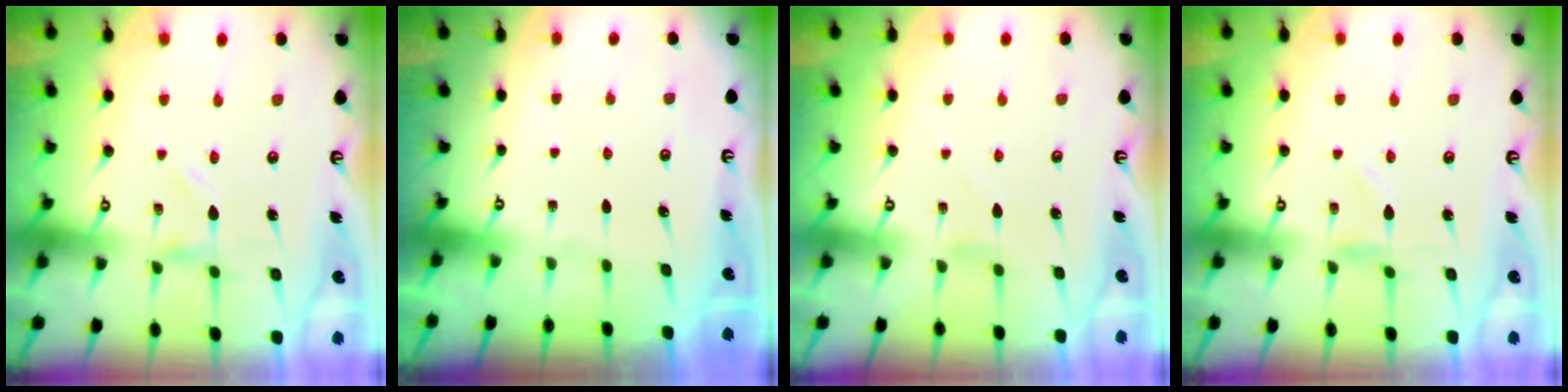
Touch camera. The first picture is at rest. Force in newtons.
{"total": 0.0}
{"total": 0.7, "press": 0.7, "slide": 0.1}
{"total": 0.6, "press": 0.6, "slide": 0.2}